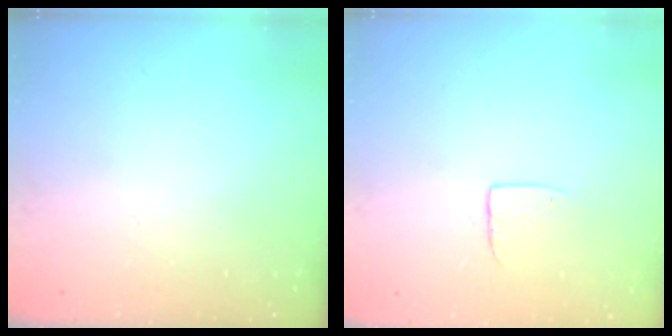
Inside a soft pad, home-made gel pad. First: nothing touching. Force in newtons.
{"total": 5.9, "press": 5.9, "slide": 0.5}